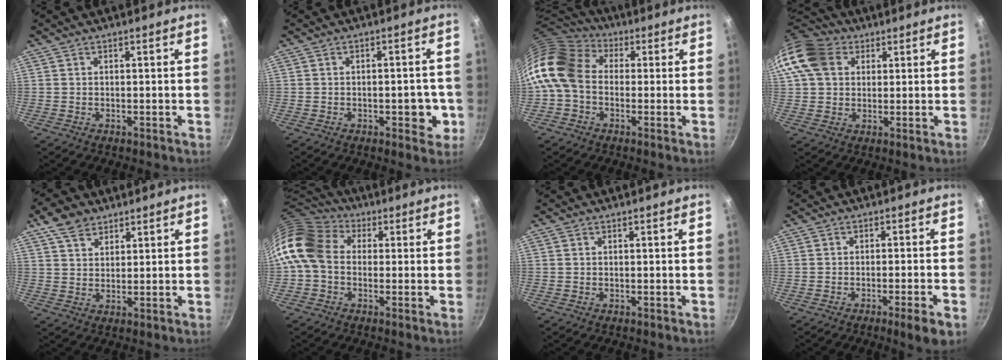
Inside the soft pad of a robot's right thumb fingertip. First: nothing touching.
{"total": 5.7, "force": [-1.5, 2.8, 4.6], "torque": [-0.041, 0.008, -0.020]}
{"total": 14.9, "force": [0.3, 11.5, 9.4], "torque": [-0.178, 0.031, -0.016]}
{"total": 12.2, "force": [4.2, 9.6, 6.3], "torque": [-0.106, 0.011, 0.065]}
{"total": 6.5, "force": [4.2, 4.1, 2.7], "torque": [-0.034, -0.011, 0.077]}
{"total": 13.3, "force": [0.8, 10.5, 8.2], "torque": [-0.146, 0.026, -0.007]}
{"total": 0.0}
{"total": 5.4, "force": [-2.8, 0.4, 4.6], "torque": [-0.066, 0.012, -0.036]}